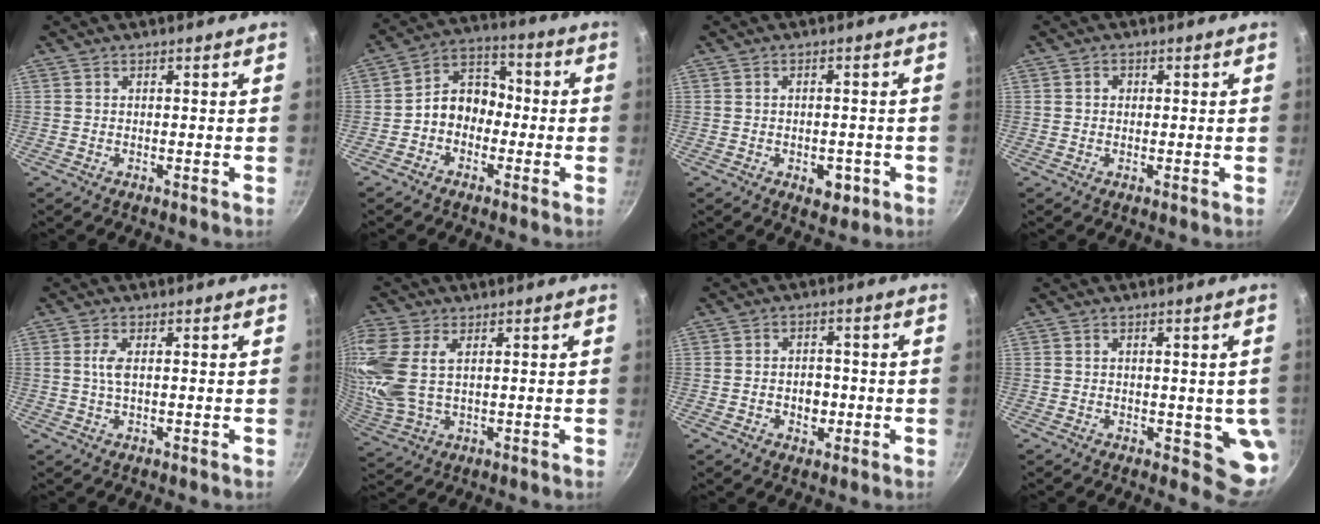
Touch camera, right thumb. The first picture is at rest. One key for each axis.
{"total": 8.8, "fx": -1.9, "fy": 7.0, "fz": 5.0, "tx": -0.039, "ty": 0.042, "tz": -0.049}
{"total": 4.6, "fx": -1.6, "fy": 2.9, "fz": 3.1, "tx": -0.028, "ty": 0.008, "tz": -0.015}
{"total": 1.5, "fx": 0.2, "fy": 1.4, "fz": 0.7, "tx": -0.006, "ty": 0.003, "tz": 0.001}
{"total": 2.7, "fx": 0.4, "fy": 1.0, "fz": 2.5, "tx": -0.061, "ty": 0.003, "tz": 0.007}
{"total": 14.3, "fx": 3.3, "fy": 8.6, "fz": 10.9, "tx": -0.253, "ty": 0.004, "tz": 0.073}
{"total": 4.9, "fx": -1.0, "fy": 3.8, "fz": 2.9, "tx": -0.024, "ty": 0.005, "tz": -0.016}
{"total": 6.5, "fx": -0.3, "fy": 3.5, "fz": 5.4, "tx": -0.048, "ty": -0.011, "tz": 0.000}